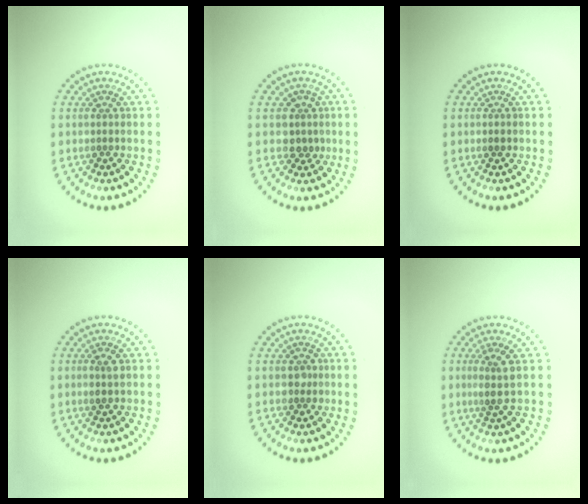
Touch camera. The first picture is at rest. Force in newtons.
{"total": 2.1, "press": 1.7, "slide": 1.4}
{"total": 0.9, "press": 0.9, "slide": 0.2}
{"total": 1.4, "press": 1.4, "slide": 0.3}
{"total": 1.2, "press": 1.1, "slide": 0.5}
{"total": 2.3, "press": 1.6, "slide": 1.5}